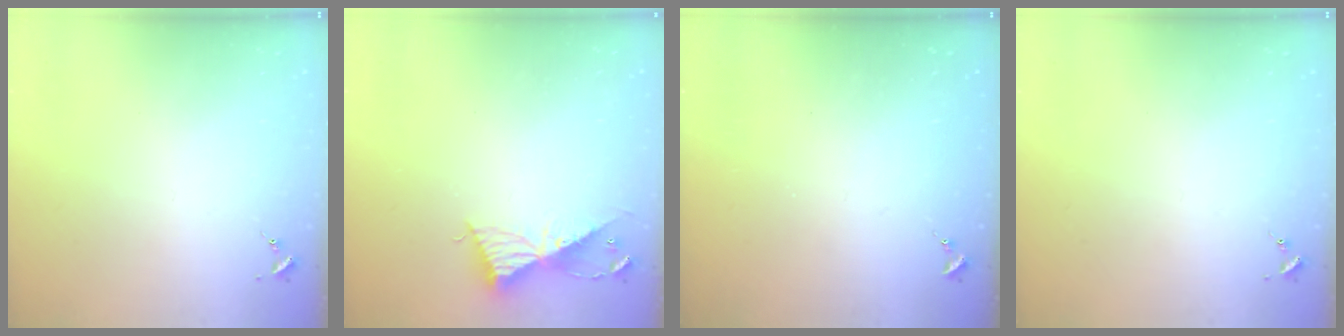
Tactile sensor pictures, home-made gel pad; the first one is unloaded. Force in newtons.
{"total": 9.3, "press": 9.3, "slide": 0.7}
{"total": 0.0}
{"total": 0.0}